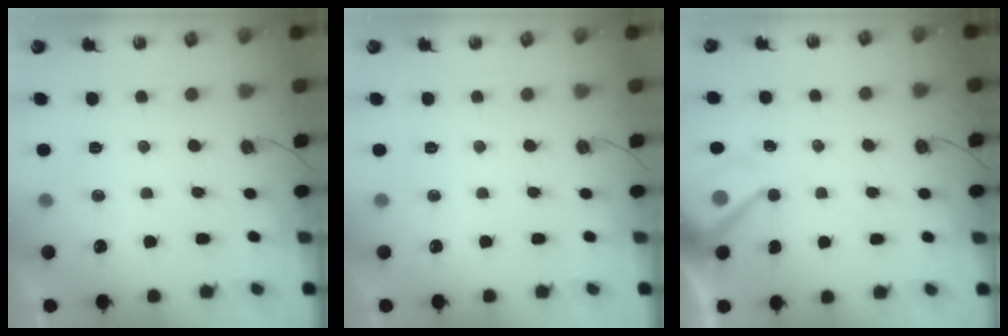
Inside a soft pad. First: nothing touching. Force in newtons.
{"total": 0.0}
{"total": 7.3, "press": 7.2, "slide": 1.0}